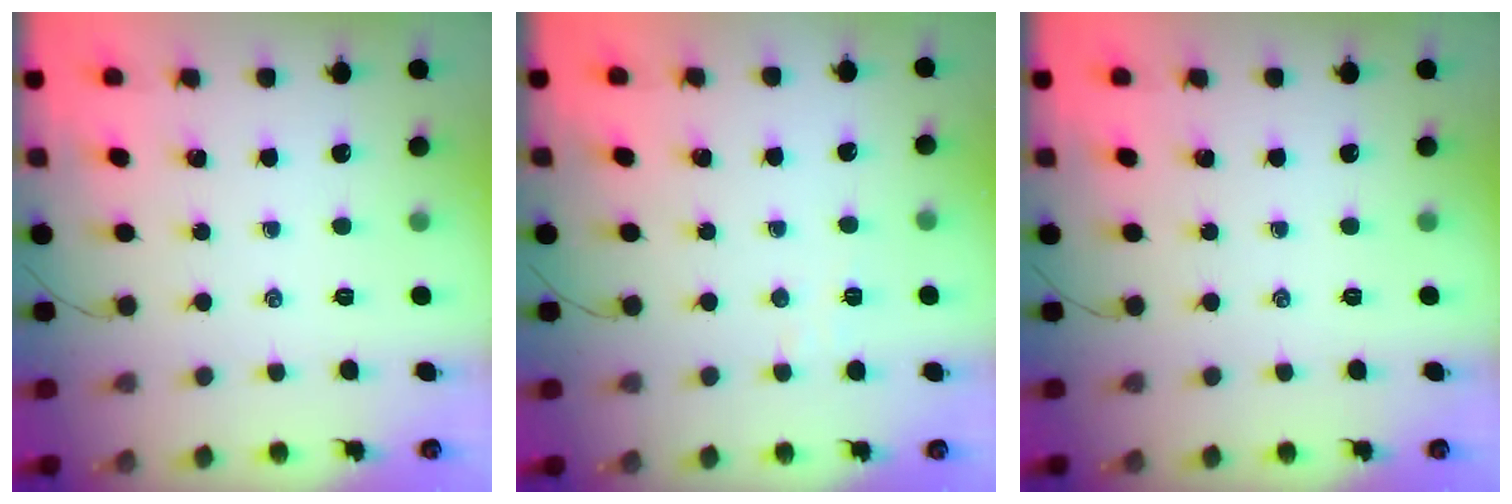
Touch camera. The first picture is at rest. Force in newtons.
{"total": 3.1, "press": 2.9, "slide": 0.9}
{"total": 0.0}